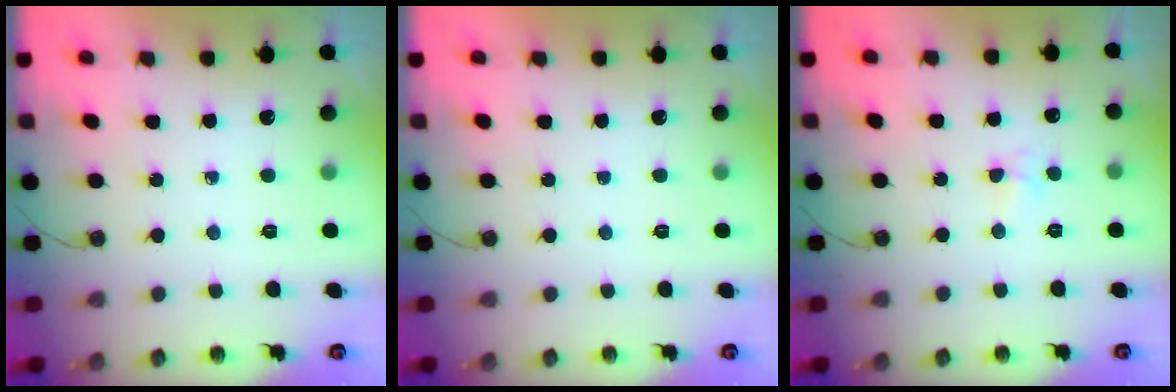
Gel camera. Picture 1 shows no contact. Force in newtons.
{"total": 0.0}
{"total": 3.6, "press": 3.6, "slide": 0.6}